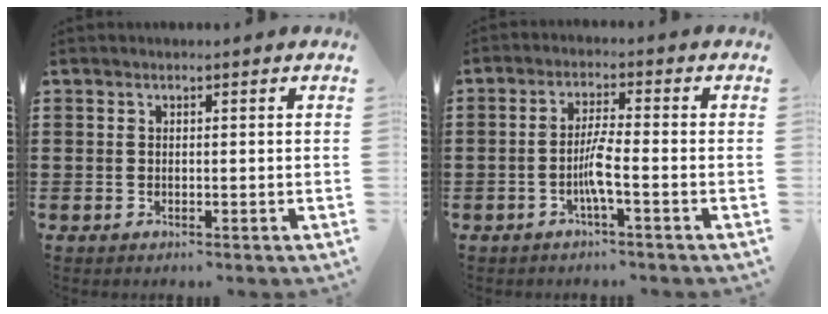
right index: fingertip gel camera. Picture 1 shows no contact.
{"total": 4.3, "force": [-1.6, 0.2, 4.0], "torque": [-0.087, -0.008, -0.036]}